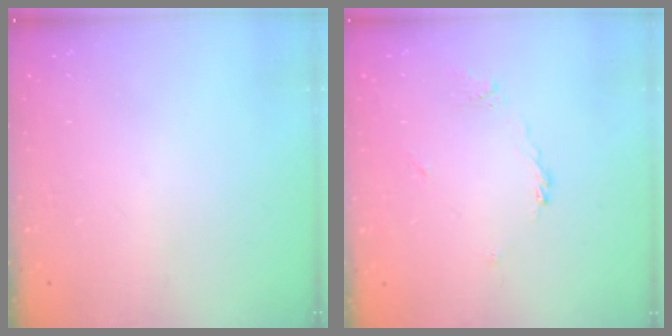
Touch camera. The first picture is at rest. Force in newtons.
{"total": 3.6, "press": 3.5, "slide": 0.5}